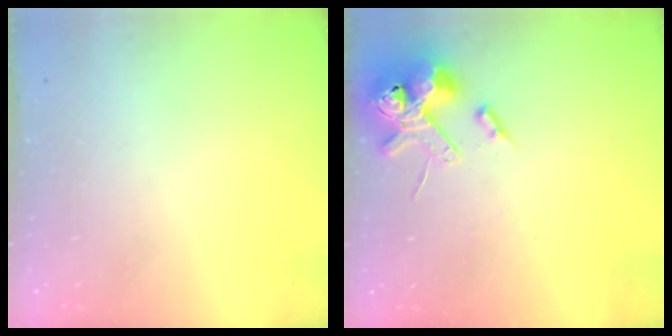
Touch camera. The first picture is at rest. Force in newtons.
{"total": 12.6, "press": 12.4, "slide": 2.1}